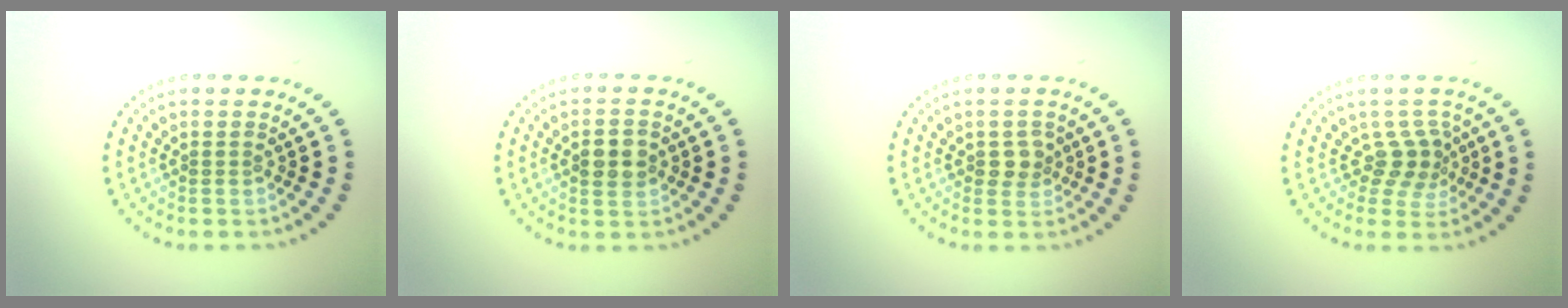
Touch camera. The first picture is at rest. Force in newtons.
{"total": 3.3, "press": 3.3, "slide": 0.3}
{"total": 1.7, "press": 1.7, "slide": 0.4}
{"total": 2.6, "press": 1.9, "slide": 1.8}